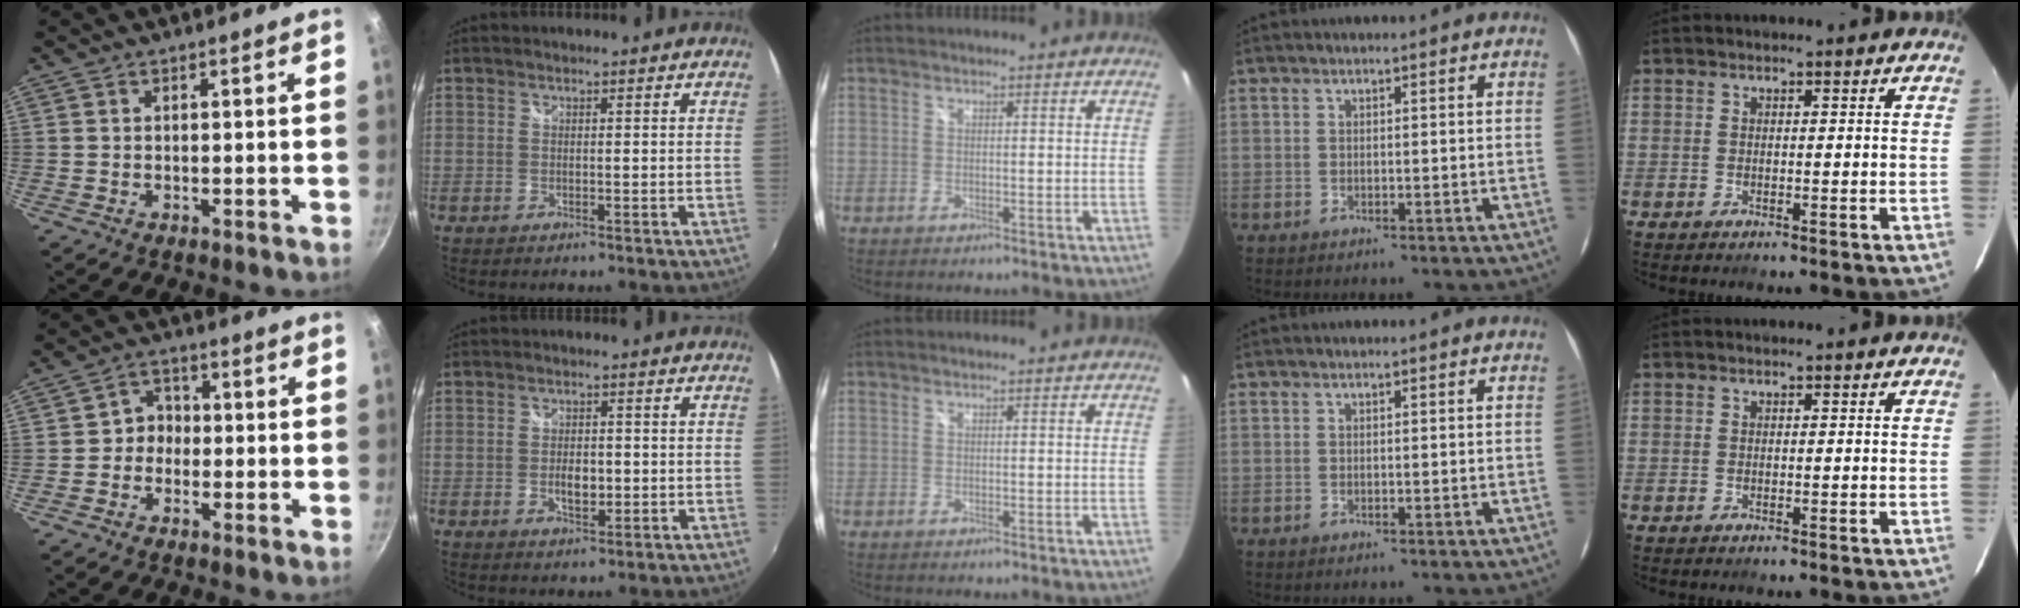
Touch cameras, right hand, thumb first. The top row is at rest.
{"thumb": {"total": 4.1, "force": [-0.8, 3.7, 1.6], "torque": [0.009, 0.016, -0.024]}, "index": {"total": 3.6, "force": [-0.6, 2.0, 2.9], "torque": [-0.052, -0.003, -0.010]}}